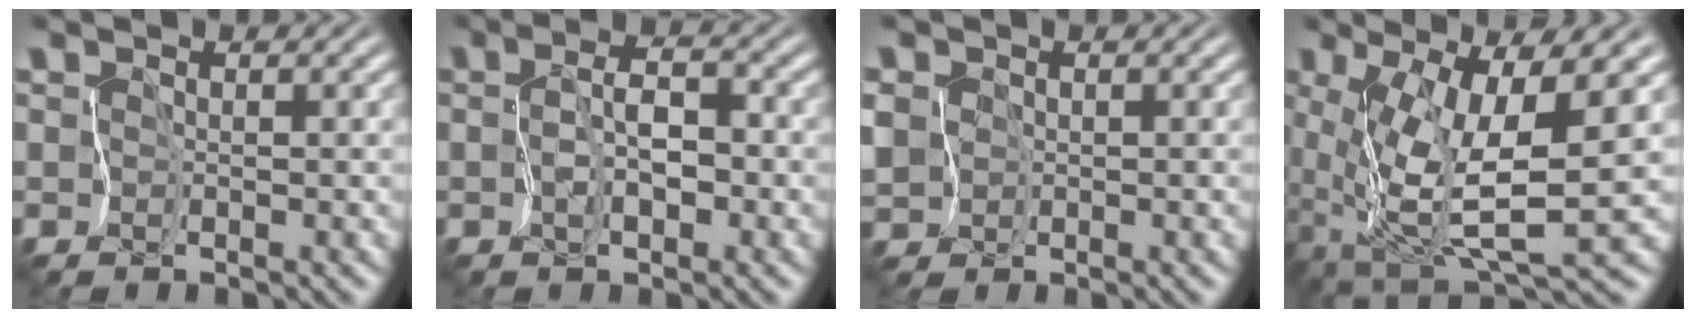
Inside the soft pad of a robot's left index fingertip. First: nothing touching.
{"total": 3.5, "force": [-0.8, 1.8, 2.8], "torque": [-0.055, -0.002, -0.014]}
{"total": 5.0, "force": [0.3, 4.6, 2.0], "torque": [-0.057, 0.012, -0.013]}
{"total": 7.9, "force": [0.3, 2.2, 7.5], "torque": [-0.157, -0.023, 0.015]}